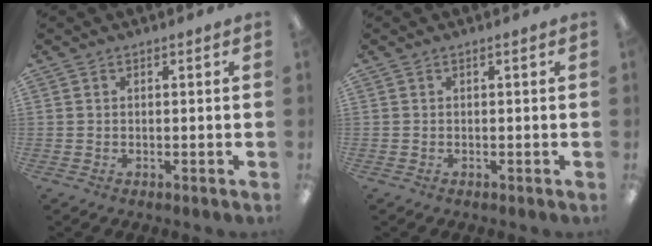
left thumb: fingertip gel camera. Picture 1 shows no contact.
{"total": 0.0}